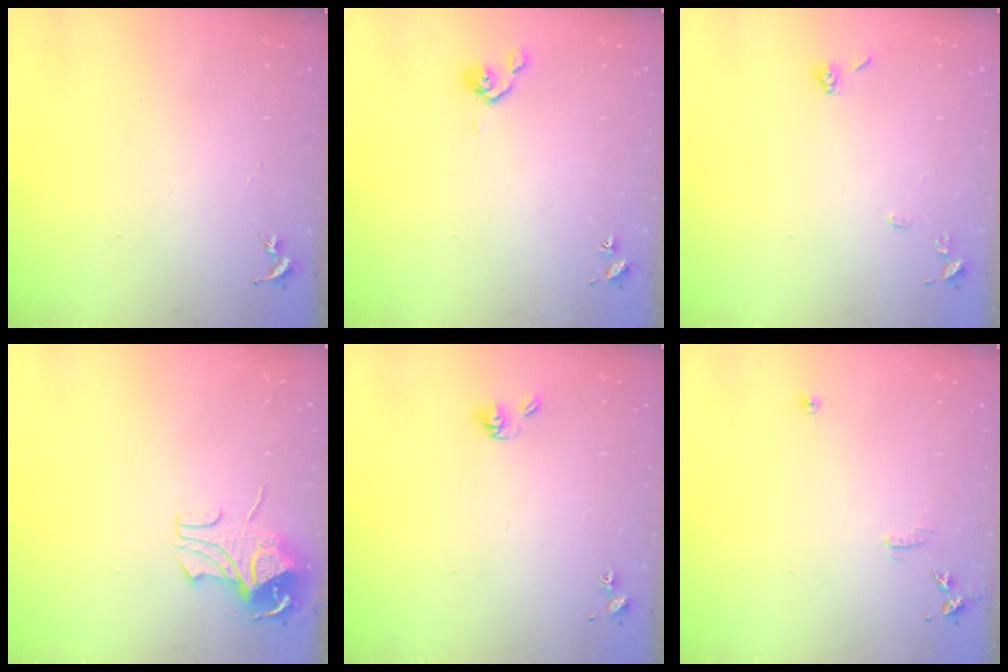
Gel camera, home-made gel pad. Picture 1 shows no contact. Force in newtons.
{"total": 5.0, "press": 4.9, "slide": 1.2}
{"total": 7.2, "press": 7.2, "slide": 0.8}
{"total": 8.5, "press": 8.4, "slide": 0.8}
{"total": 5.8, "press": 5.3, "slide": 2.3}
{"total": 7.5, "press": 7.5, "slide": 0.6}